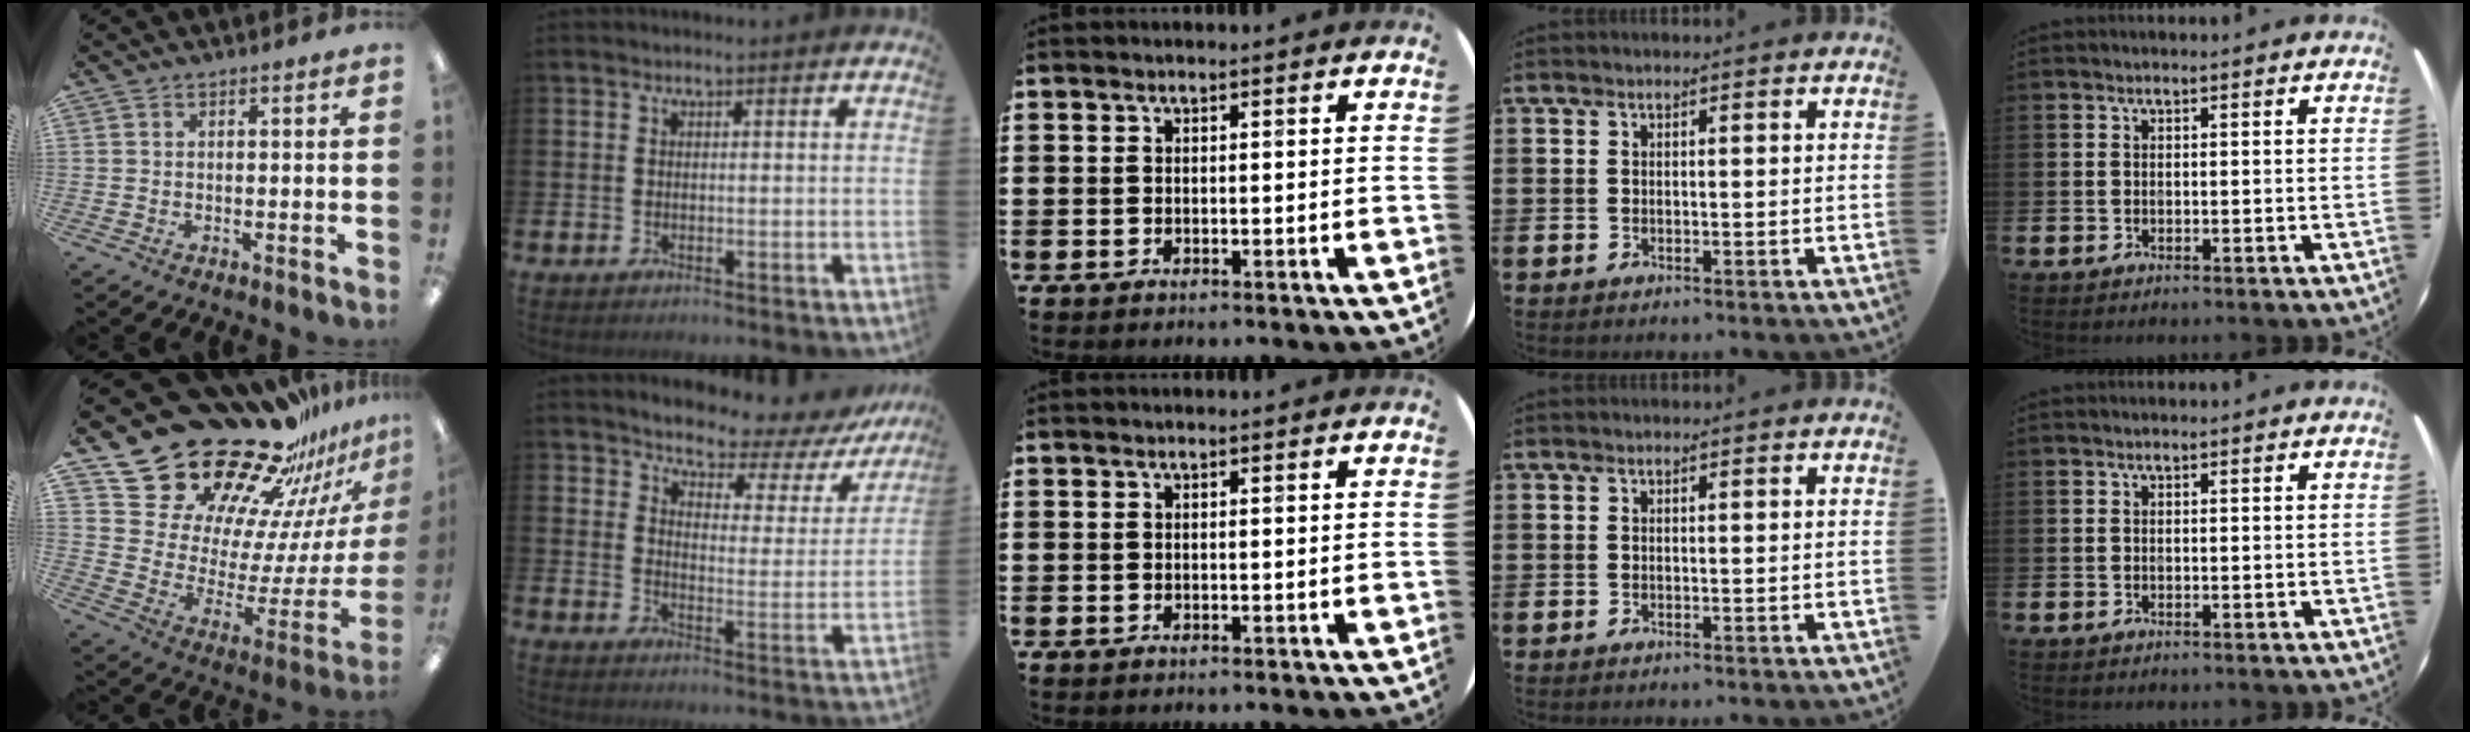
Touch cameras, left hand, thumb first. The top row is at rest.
{"thumb": {"total": 27.7, "force": [22.5, 12.9, 9.7], "torque": [-0.121, -0.197, 0.422]}, "index": {"total": 5.4, "force": [5.0, 1.6, 1.1], "torque": [-0.031, -0.049, 0.077]}}